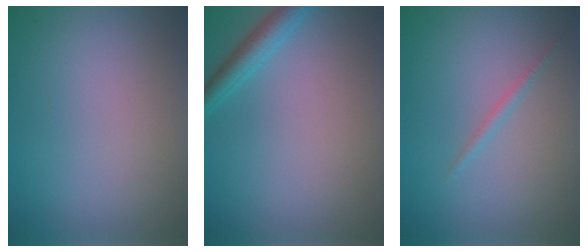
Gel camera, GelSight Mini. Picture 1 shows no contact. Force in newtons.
{"total": 2.4, "press": 2.4, "slide": 0.1}
{"total": 0.8, "press": 0.8, "slide": 0.0}